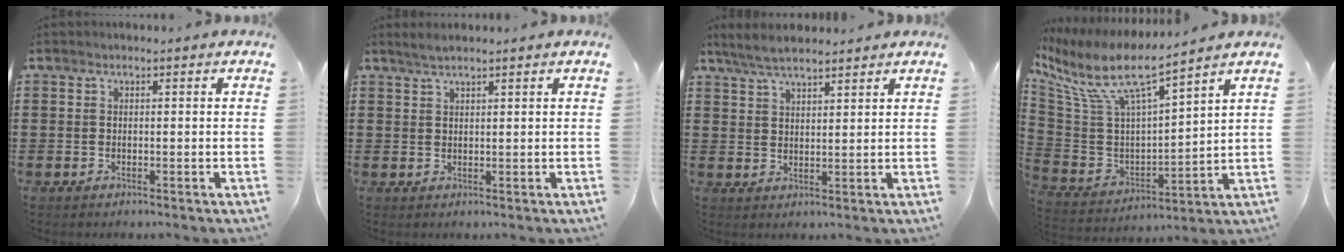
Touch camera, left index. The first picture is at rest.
{"total": 1.8, "force": [1.5, 0.0, 1.0], "torque": [-0.021, 0.000, 0.028]}
{"total": 4.4, "force": [3.9, 0.9, 2.0], "torque": [-0.049, -0.002, 0.072]}
{"total": 10.5, "force": [7.4, 1.9, 7.2], "torque": [-0.172, -0.049, 0.122]}